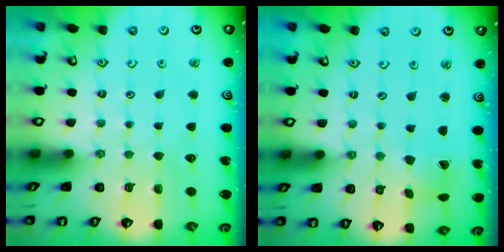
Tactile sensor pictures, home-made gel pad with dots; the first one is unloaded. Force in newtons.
{"total": 1.2, "press": 1.2, "slide": 0.2}